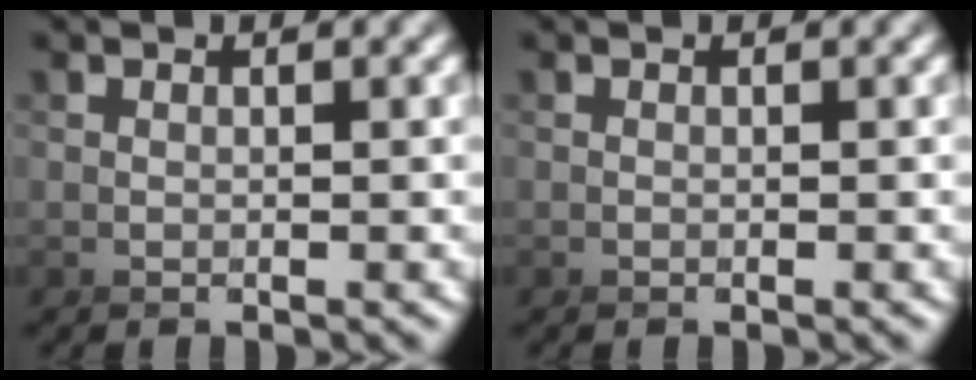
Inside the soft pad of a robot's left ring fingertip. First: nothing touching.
{"total": 0.0}